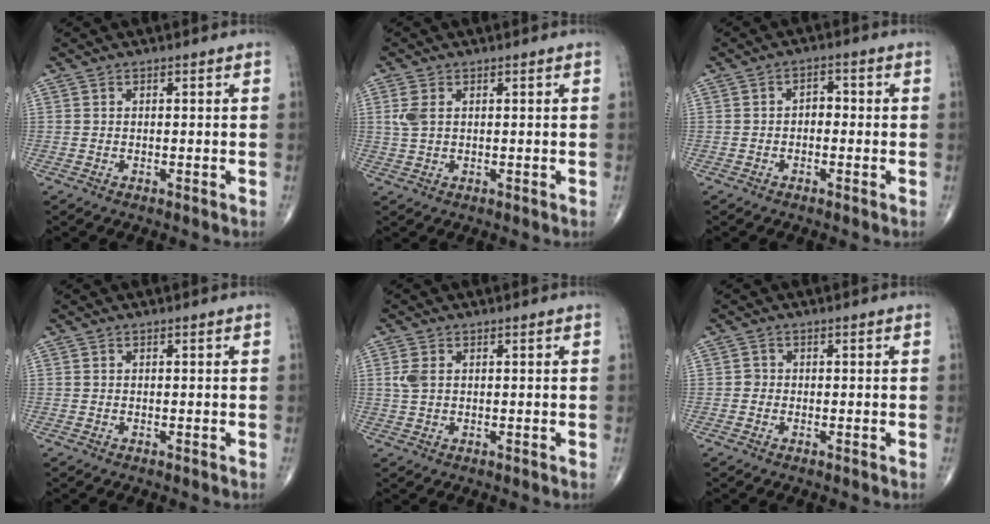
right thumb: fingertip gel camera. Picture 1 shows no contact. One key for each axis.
{"total": 3.2, "fx": 0.9, "fy": 1.9, "fz": 2.4, "tx": -0.064, "ty": 0.005, "tz": 0.022}
{"total": 2.7, "fx": -0.4, "fy": 1.9, "fz": 1.9, "tx": -0.016, "ty": 0.012, "tz": -0.013}
{"total": 0.0}
{"total": 2.8, "fx": 0.7, "fy": 1.7, "fz": 2.1, "tx": -0.053, "ty": 0.004, "tz": 0.017}
{"total": 0.9, "fx": -0.2, "fy": 0.9, "fz": 0.2, "tx": 0.003, "ty": 0.004, "tz": -0.005}